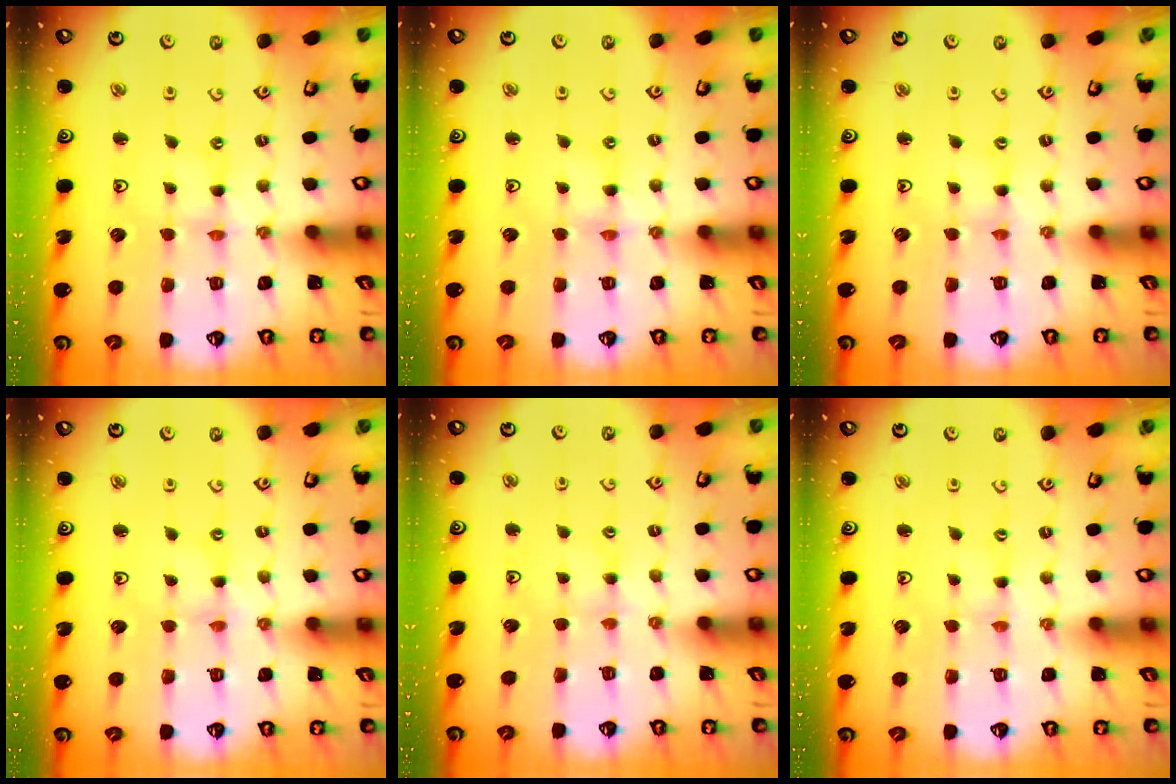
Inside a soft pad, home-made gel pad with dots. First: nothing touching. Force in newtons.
{"total": 1.7, "press": 1.7, "slide": 0.2}
{"total": 0.0}
{"total": 0.0}
{"total": 2.1, "press": 2.1, "slide": 0.4}
{"total": 0.0}